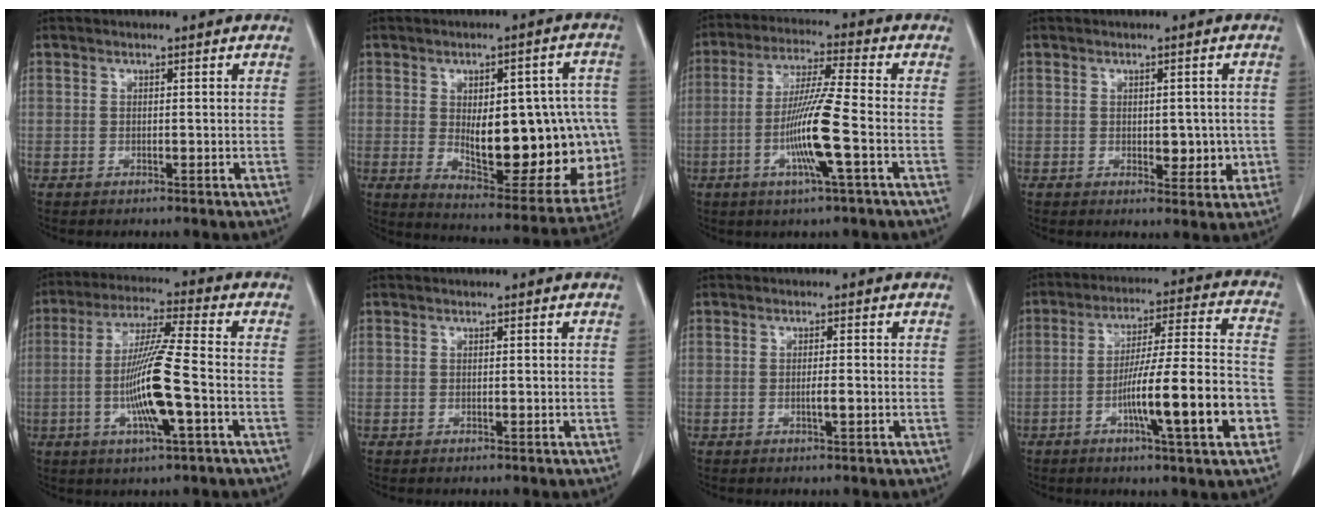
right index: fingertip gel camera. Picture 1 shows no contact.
{"total": 22.9, "force": [-1.9, 8.6, 21.1], "torque": [-0.225, 0.017, 0.009]}
{"total": 10.9, "force": [-3.1, -0.6, 10.4], "torque": [-0.205, -0.012, -0.063]}
{"total": 4.3, "force": [-0.5, 2.4, 3.6], "torque": [-0.034, -0.003, 0.001]}
{"total": 11.9, "force": [-2.8, 0.1, 11.5], "torque": [-0.223, -0.010, -0.057]}
{"total": 0.0}
{"total": 1.4, "force": [-0.4, 0.0, 1.4], "torque": [-0.025, -0.002, -0.006]}
{"total": 16.3, "force": [-5.4, 0.8, 15.4], "torque": [-0.247, 0.003, -0.083]}